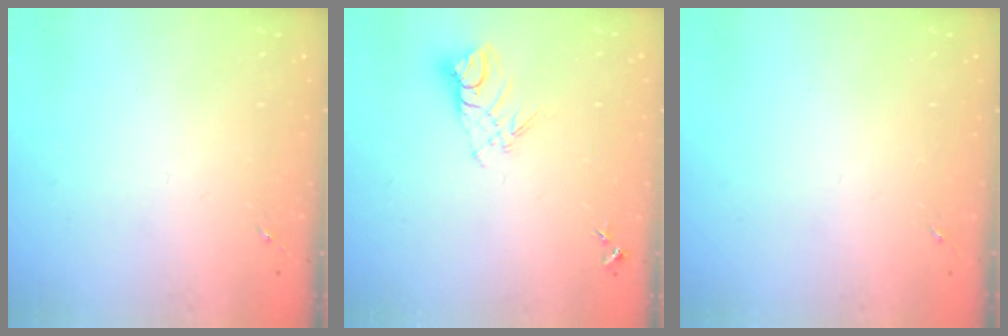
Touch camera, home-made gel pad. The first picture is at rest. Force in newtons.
{"total": 8.8, "press": 8.7, "slide": 0.7}
{"total": 0.0}